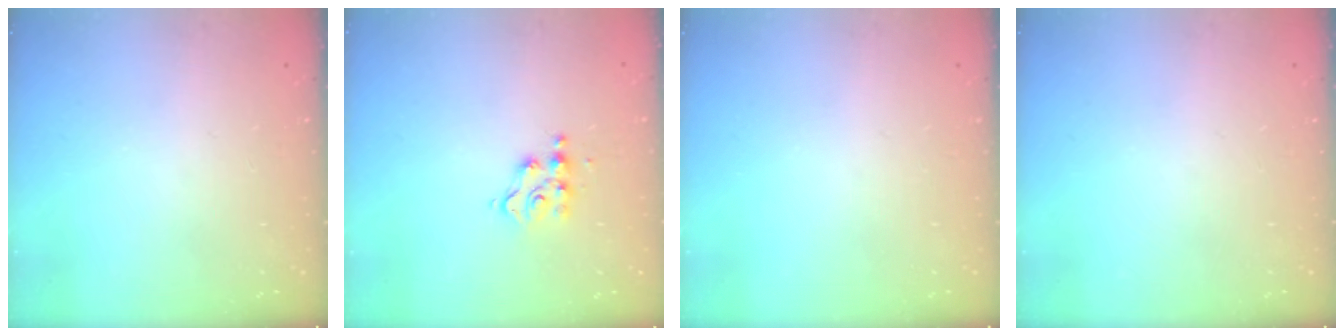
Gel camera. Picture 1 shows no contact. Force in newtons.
{"total": 4.8, "press": 4.8, "slide": 0.5}
{"total": 0.0}
{"total": 0.0}